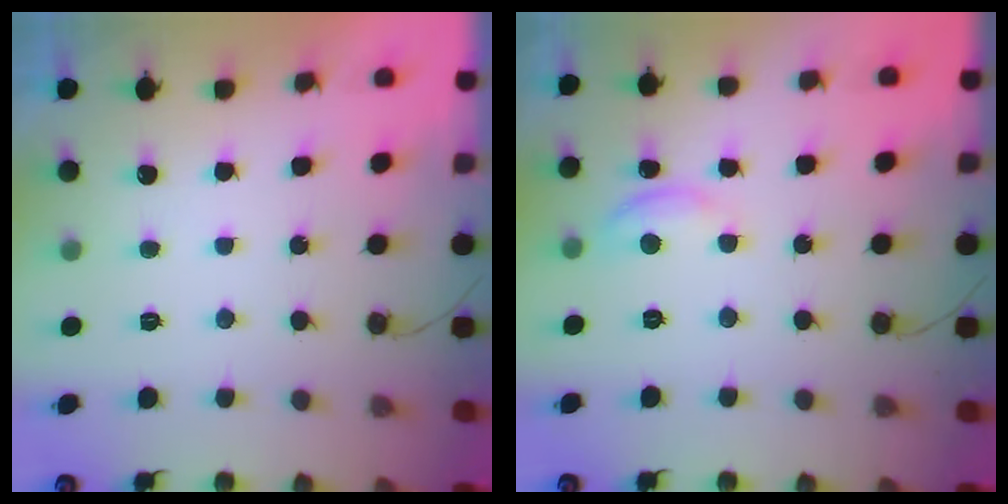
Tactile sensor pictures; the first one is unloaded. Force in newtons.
{"total": 5.2, "press": 5.2, "slide": 0.5}